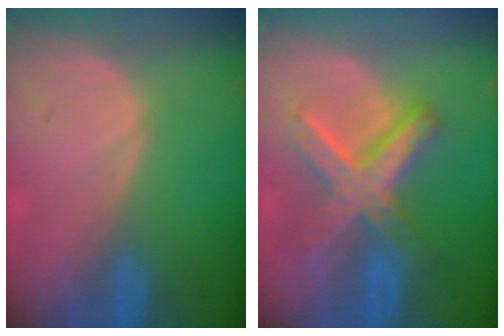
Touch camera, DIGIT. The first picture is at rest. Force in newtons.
{"total": 8.9, "press": 8.9, "slide": 0.7}